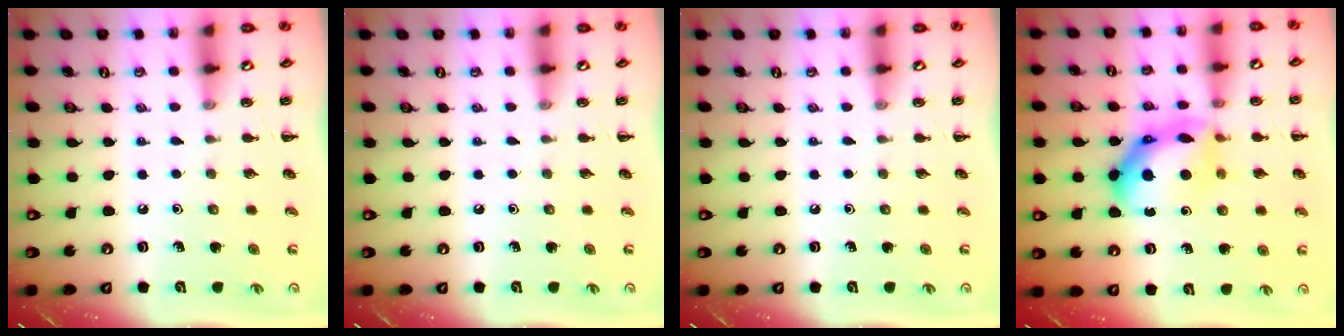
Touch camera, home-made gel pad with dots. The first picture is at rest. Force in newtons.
{"total": 0.0}
{"total": 0.0}
{"total": 13.6, "press": 13.6, "slide": 0.8}